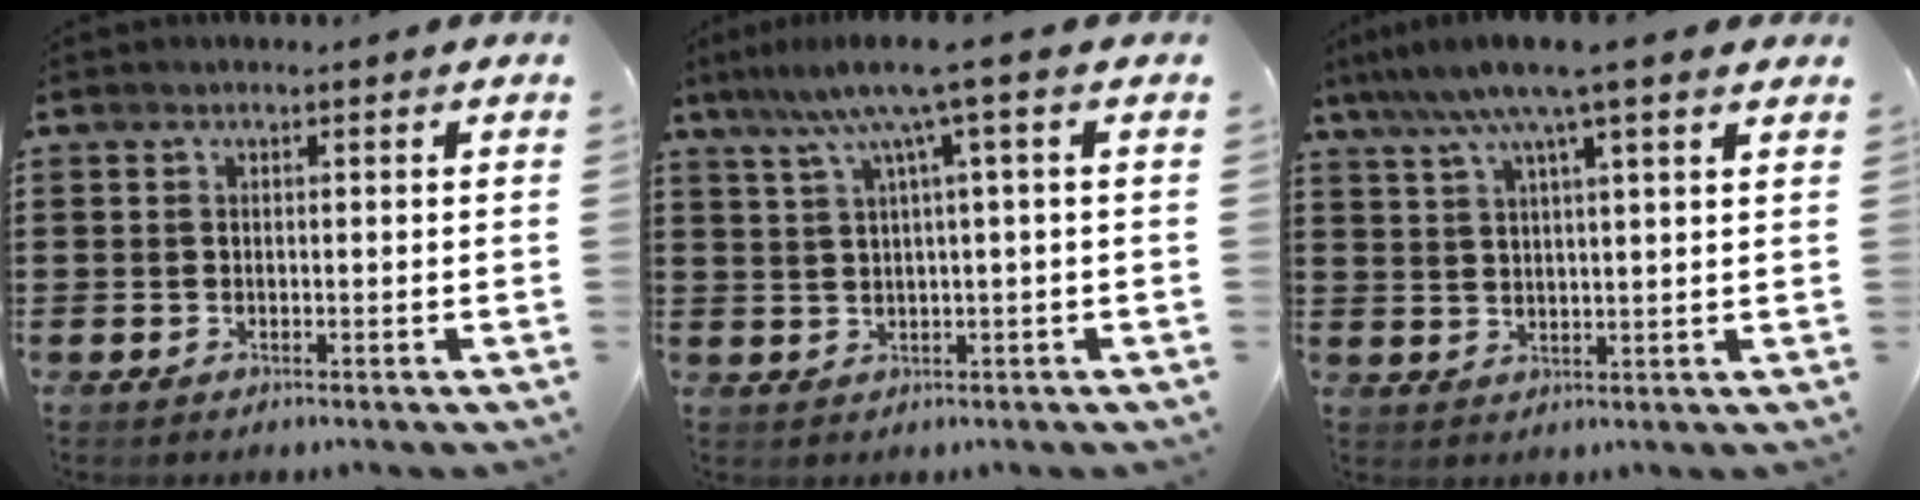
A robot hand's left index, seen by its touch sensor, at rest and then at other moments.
{"total": 7.3, "force": [2.8, -0.3, 6.7], "torque": [-0.135, -0.003, 0.043]}
{"total": 7.9, "force": [5.8, 0.2, 5.4], "torque": [-0.120, -0.012, 0.100]}